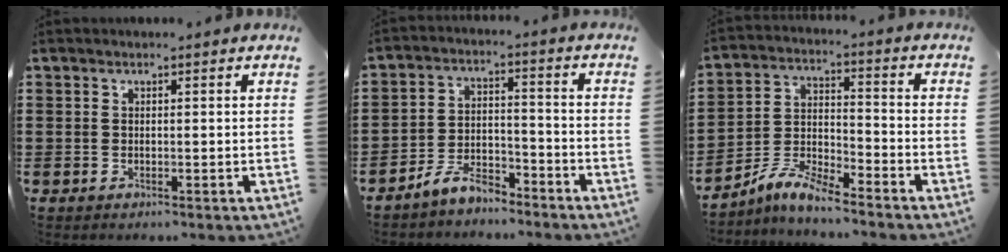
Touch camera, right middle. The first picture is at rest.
{"total": 6.1, "force": [-5.5, 1.7, 1.9], "torque": [-0.043, 0.008, -0.111]}
{"total": 7.1, "force": [-6.4, 1.1, 2.8], "torque": [-0.071, 0.002, -0.128]}